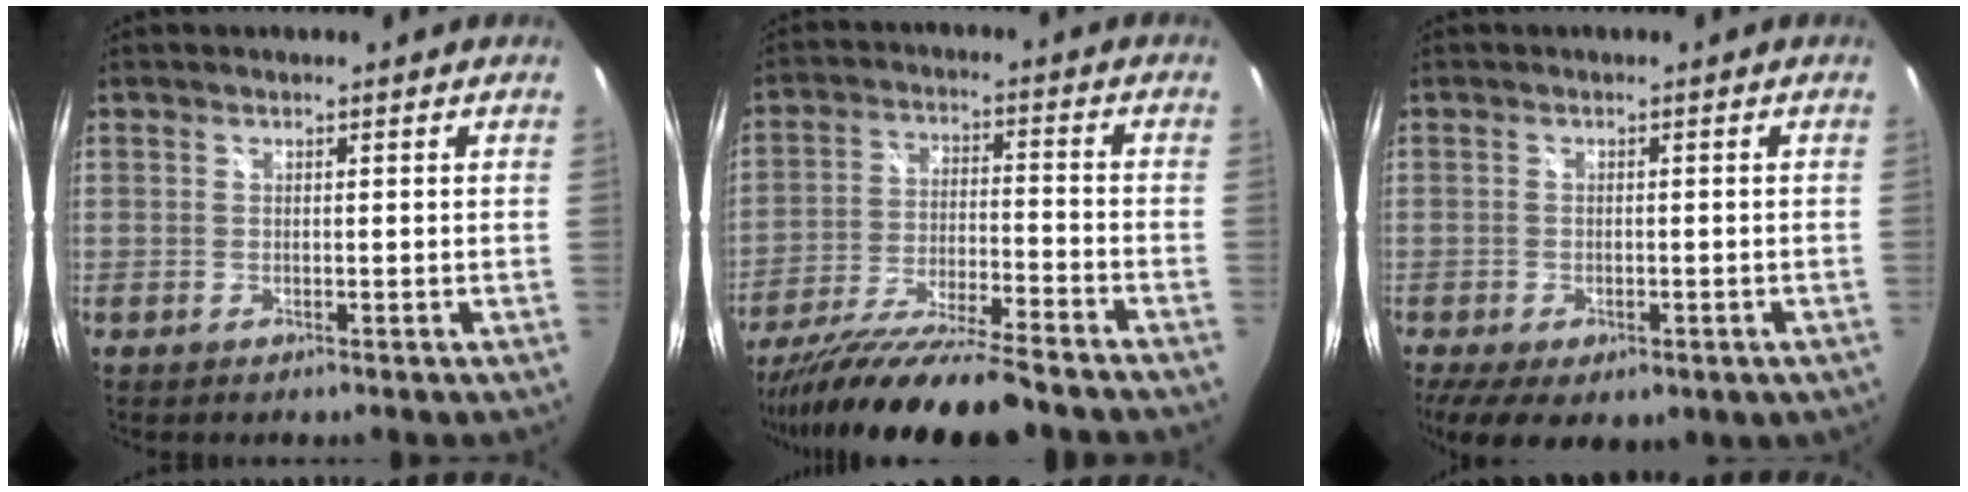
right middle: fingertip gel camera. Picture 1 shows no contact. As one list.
[{"total": 18.2, "force": [-15.7, 0.6, 9.3], "torque": [-0.183, -0.047, -0.263]}, {"total": 11.3, "force": [-6.1, 6.0, 7.4], "torque": [-0.159, -0.038, -0.080]}]